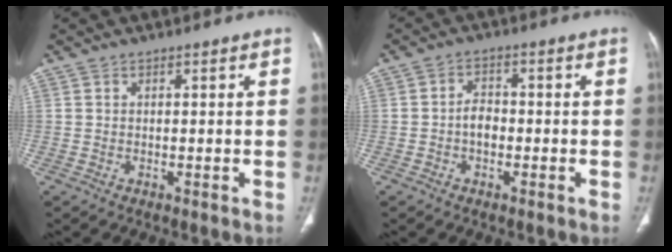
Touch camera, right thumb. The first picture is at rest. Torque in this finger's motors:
{"motor_torque": [2.13, 2.88, 0.52, -0.45, 0.00]}